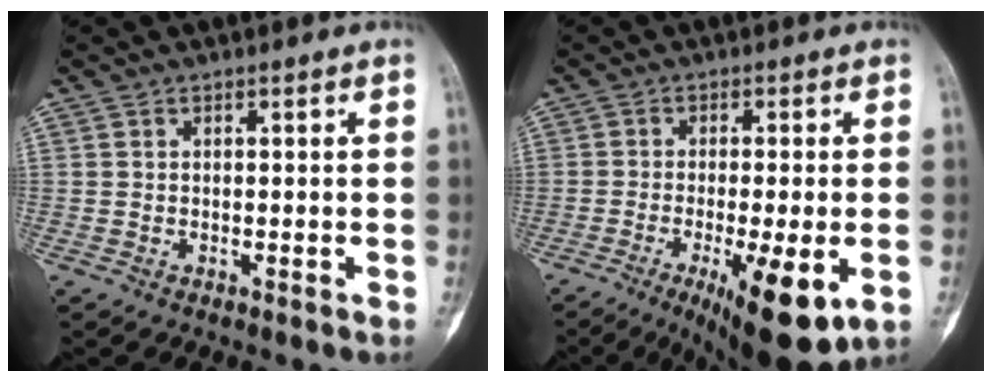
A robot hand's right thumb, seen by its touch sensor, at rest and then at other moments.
{"total": 14.1, "force": [-5.0, 3.7, 12.7], "torque": [-0.166, -0.012, -0.063]}